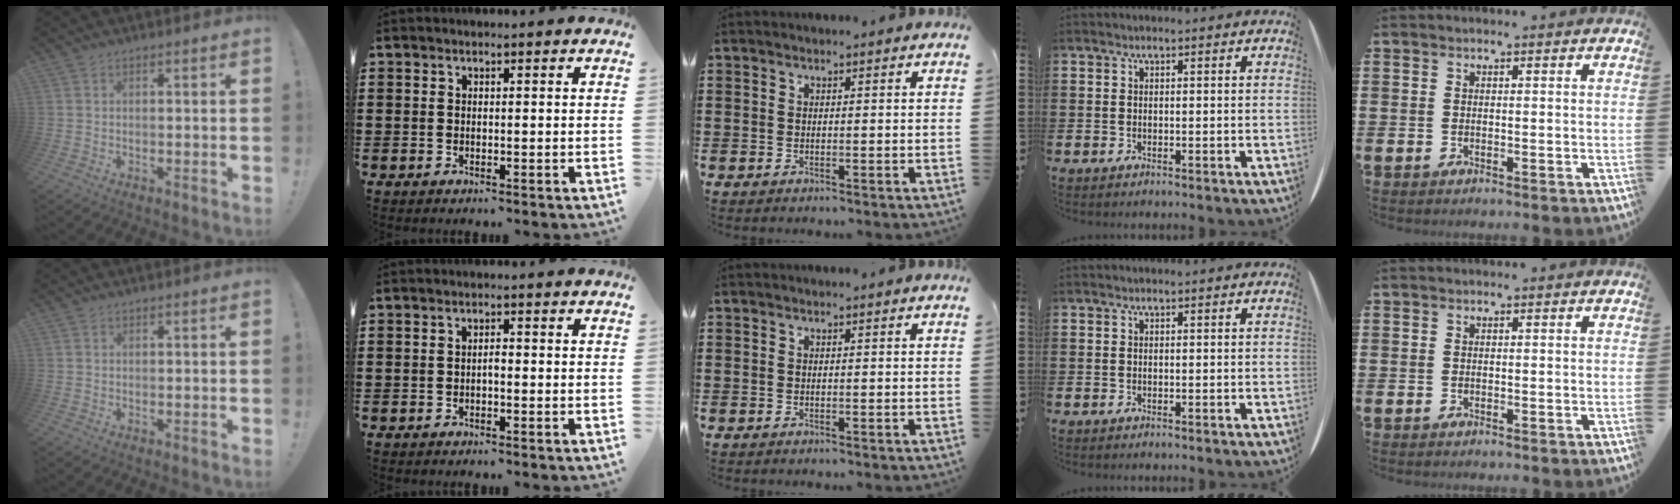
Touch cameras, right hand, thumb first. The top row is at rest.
{"index": {"total": 1.1, "force": [-0.4, 0.3, 1.0], "torque": [-0.021, -0.004, -0.007]}}